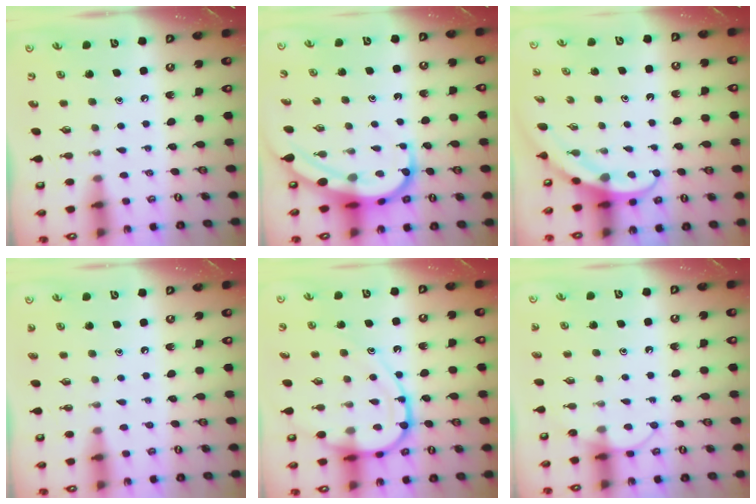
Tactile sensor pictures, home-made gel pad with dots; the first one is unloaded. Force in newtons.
{"total": 8.6, "press": 8.5, "slide": 0.9}
{"total": 3.7, "press": 3.7, "slide": 0.3}
{"total": 0.7, "press": 0.7, "slide": 0.0}
{"total": 13.6, "press": 13.5, "slide": 1.5}
{"total": 6.5, "press": 6.4, "slide": 0.6}